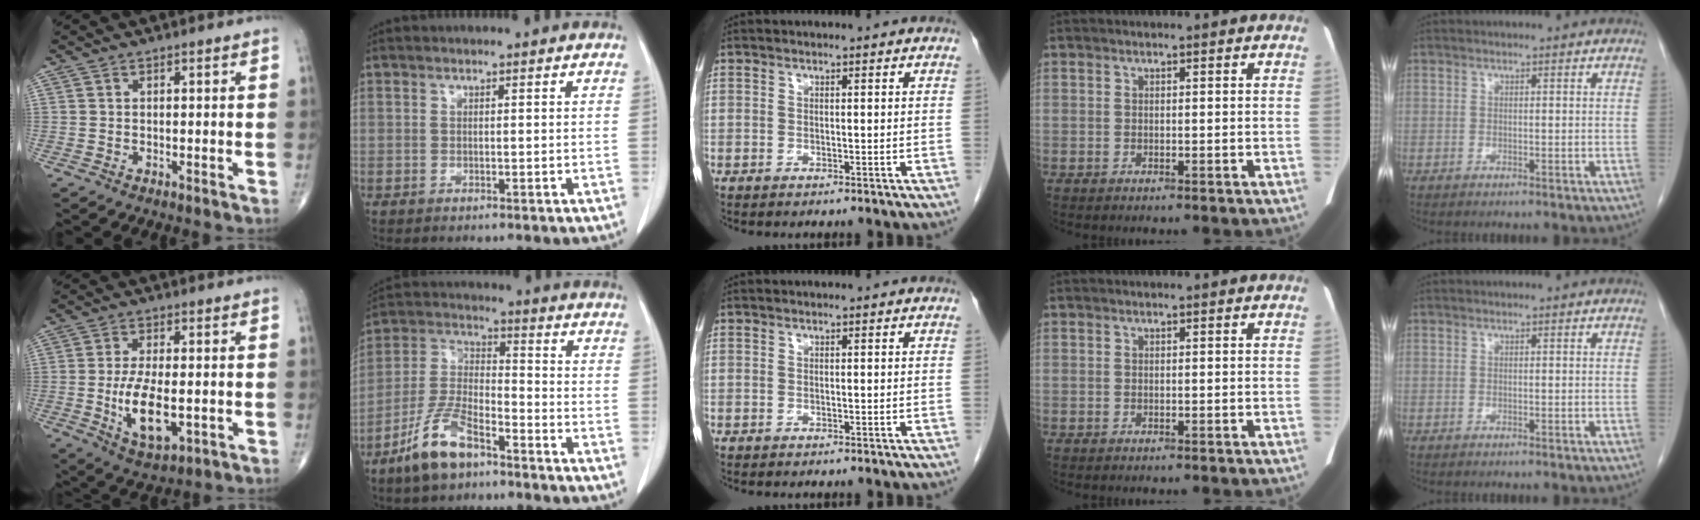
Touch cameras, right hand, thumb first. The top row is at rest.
{"thumb": {"total": 10.5, "force": [-2.0, 4.7, 9.2], "torque": [-0.161, -0.010, -0.027]}, "index": {"total": 10.2, "force": [-6.9, 3.5, 6.7], "torque": [-0.153, -0.005, -0.136]}}